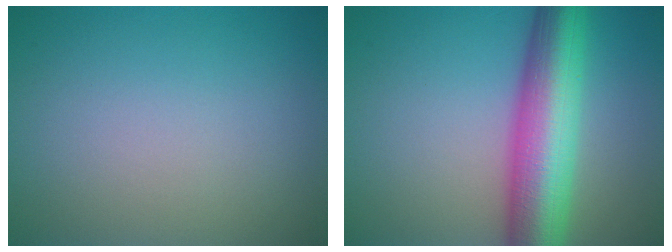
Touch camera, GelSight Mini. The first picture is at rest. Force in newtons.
{"total": 10.1, "press": 10.1, "slide": 0.3}